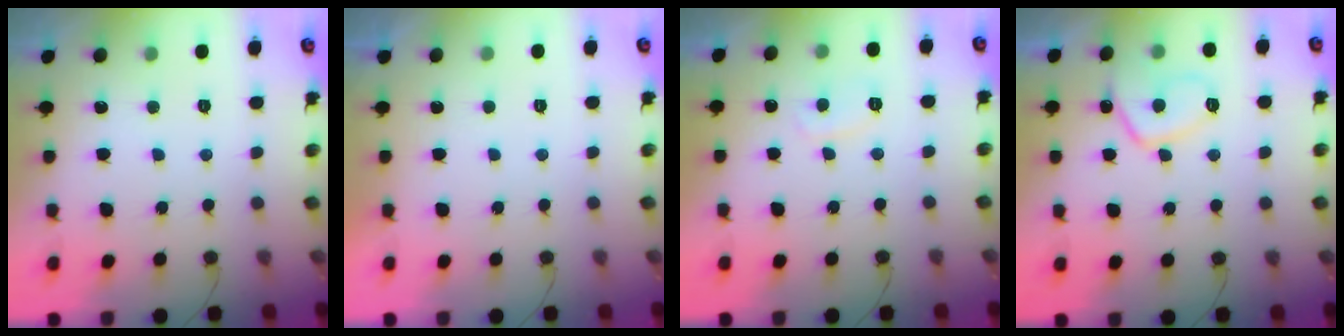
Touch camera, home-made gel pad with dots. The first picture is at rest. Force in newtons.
{"total": 2.1, "press": 2.1, "slide": 0.4}
{"total": 3.1, "press": 3.1, "slide": 0.3}
{"total": 7.8, "press": 7.7, "slide": 1.5}